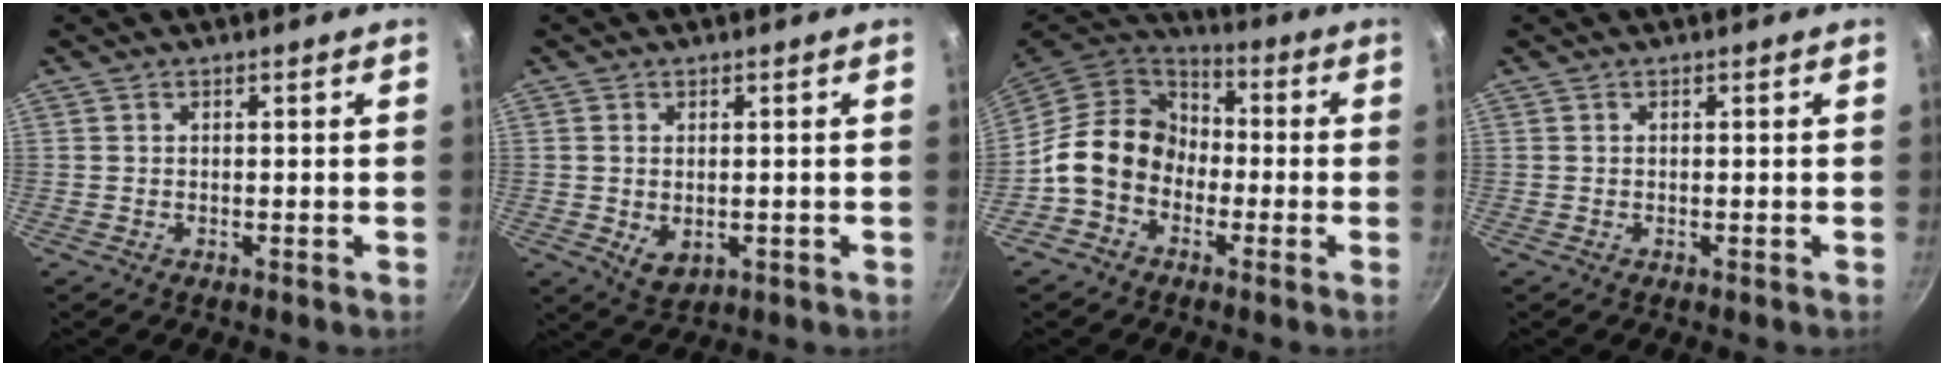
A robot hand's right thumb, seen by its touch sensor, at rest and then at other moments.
{"total": 4.6, "force": [-0.4, 3.1, 3.4], "torque": [-0.055, -0.013, 0.001]}
{"total": 13.6, "force": [-2.7, 11.2, 7.4], "torque": [-0.090, 0.045, -0.068]}
{"total": 0.0}